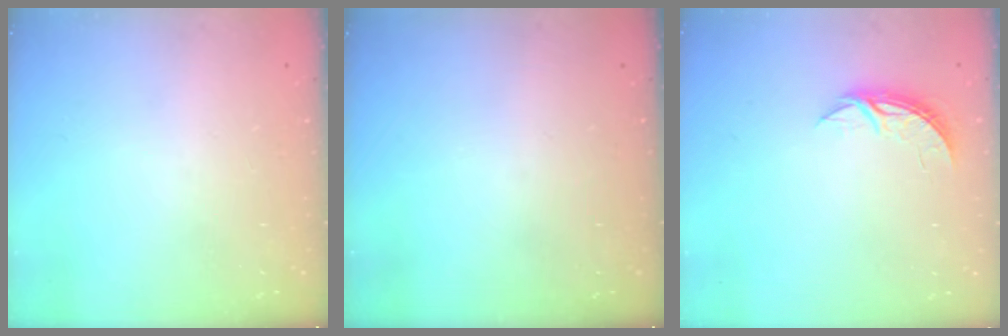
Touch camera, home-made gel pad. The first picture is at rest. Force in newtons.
{"total": 0.0}
{"total": 4.3, "press": 4.3, "slide": 0.3}